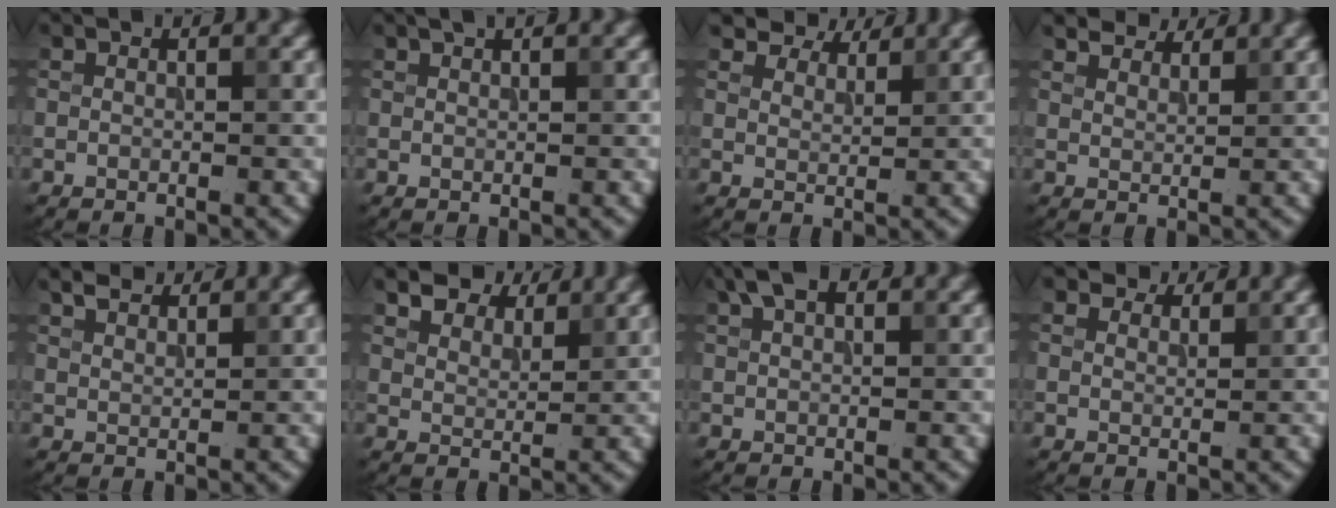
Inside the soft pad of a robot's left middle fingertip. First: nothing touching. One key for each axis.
{"total": 0.9, "fx": 0.7, "fy": 0.2, "fz": 0.6, "tx": -0.007, "ty": 0.002, "tz": 0.011}
{"total": 5.1, "fx": 4.6, "fy": 1.7, "fz": 1.4, "tx": -0.038, "ty": -0.010, "tz": 0.090}
{"total": 3.9, "fx": 3.7, "fy": 0.8, "fz": 0.9, "tx": -0.022, "ty": -0.001, "tz": 0.066}
{"total": 2.8, "fx": 2.5, "fy": 0.8, "fz": 1.1, "tx": -0.022, "ty": 0.004, "tz": 0.045}
{"total": 6.3, "fx": 5.4, "fy": 2.5, "fz": 2.3, "tx": -0.059, "ty": -0.002, "tz": 0.095}
{"total": 2.9, "fx": 1.8, "fy": 1.4, "fz": 1.8, "tx": -0.033, "ty": 0.008, "tz": 0.034}
{"total": 2.9, "fx": 2.6, "fy": 1.1, "fz": 0.6, "tx": -0.017, "ty": -0.005, "tz": 0.044}